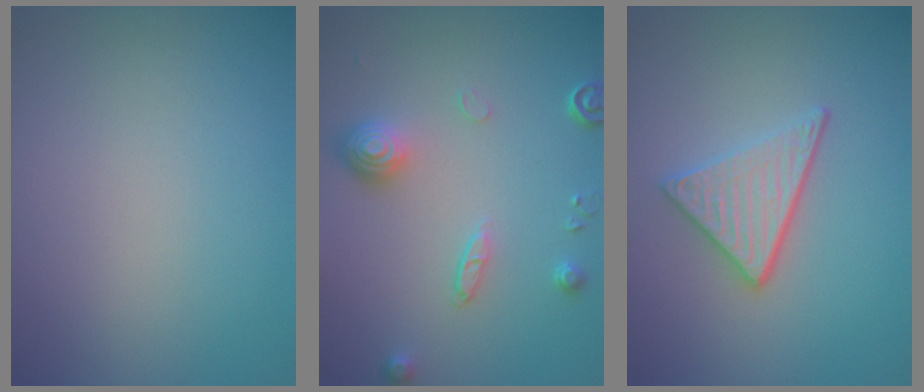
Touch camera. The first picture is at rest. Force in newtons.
{"total": 3.4, "press": 2.9, "slide": 1.7}
{"total": 3.6, "press": 3.0, "slide": 2.0}